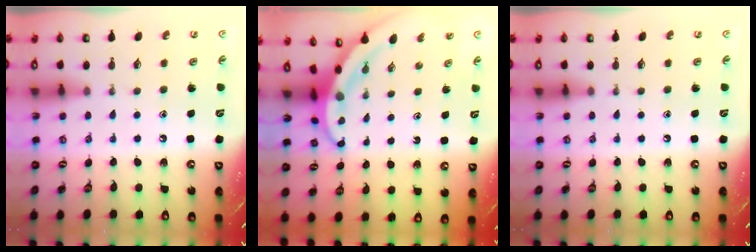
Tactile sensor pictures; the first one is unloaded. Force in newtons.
{"total": 4.0, "press": 3.9, "slide": 0.5}
{"total": 0.0}